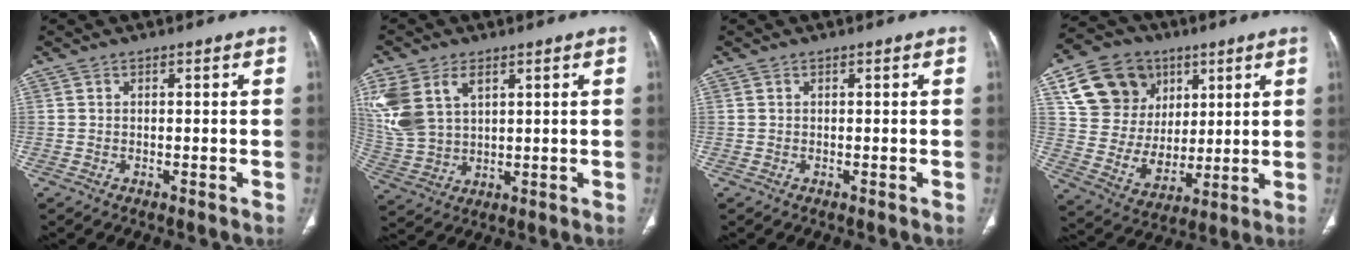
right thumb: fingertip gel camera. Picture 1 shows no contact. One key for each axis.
{"total": 12.3, "fx": 5.0, "fy": 7.6, "fz": 8.2, "tx": -0.186, "ty": -0.003, "tz": 0.115}
{"total": 0.0}
{"total": 18.8, "fx": 7.7, "fy": 15.4, "fz": 7.6, "tx": -0.104, "ty": -0.006, "tz": 0.151}